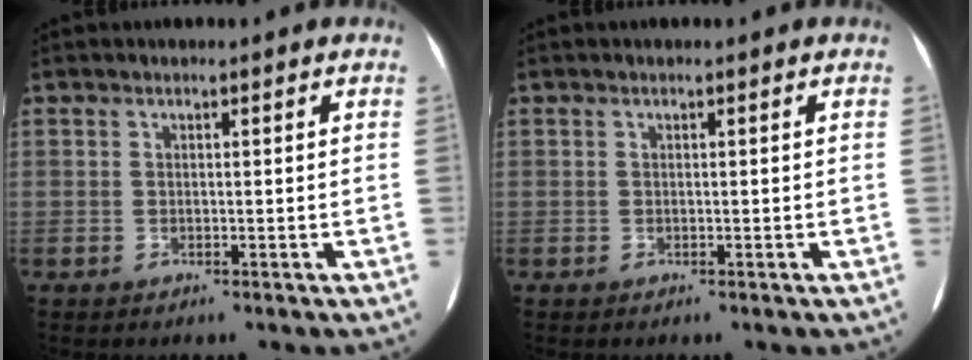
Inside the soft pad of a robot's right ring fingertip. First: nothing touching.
{"total": 0.0}